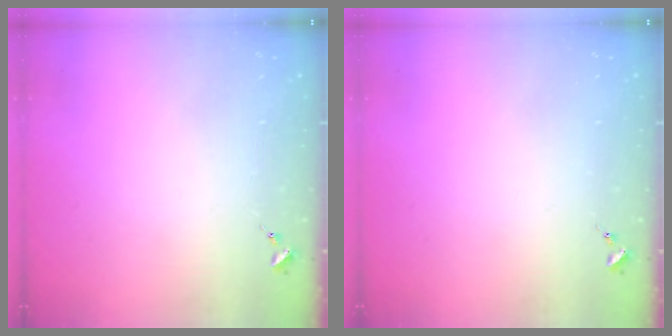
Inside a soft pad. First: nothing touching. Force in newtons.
{"total": 0.0}